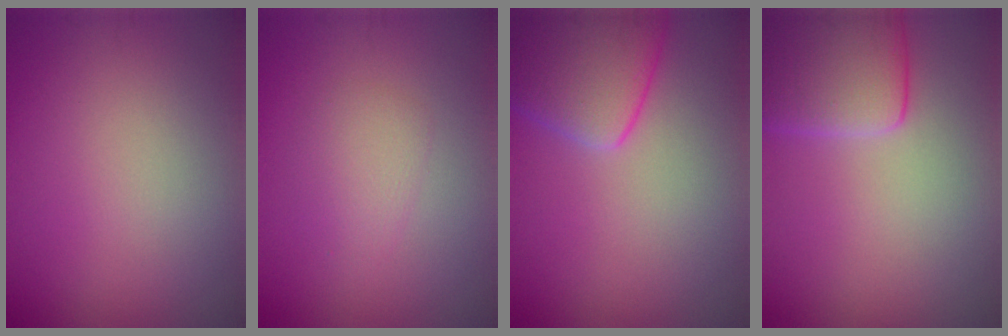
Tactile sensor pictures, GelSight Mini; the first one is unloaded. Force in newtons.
{"total": 1.8, "press": 1.8, "slide": 0.0}
{"total": 5.9, "press": 5.9, "slide": 0.5}
{"total": 5.5, "press": 5.5, "slide": 0.5}